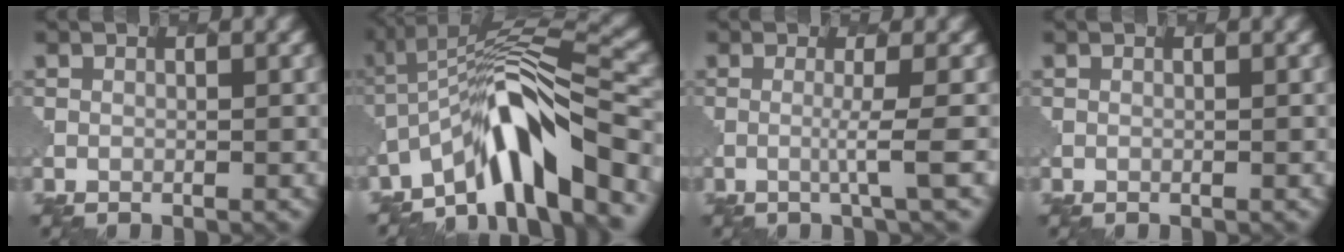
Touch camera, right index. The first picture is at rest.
{"total": 9.5, "force": [-5.9, 2.4, 7.1], "torque": [-0.105, 0.015, -0.109]}
{"total": 2.0, "force": [-0.2, 0.0, 2.0], "torque": [-0.030, -0.002, -0.016]}
{"total": 0.0}